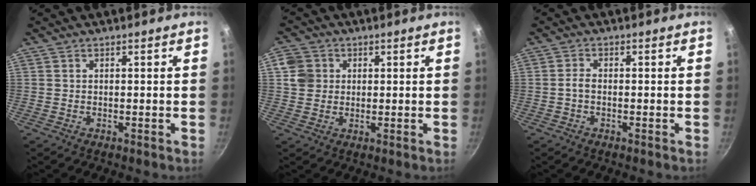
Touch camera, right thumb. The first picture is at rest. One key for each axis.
{"total": 5.5, "fx": 1.2, "fy": 4.9, "fz": 2.0, "tx": -0.023, "ty": 0.004, "tz": 0.021}
{"total": 1.7, "fx": -0.5, "fy": 1.0, "fz": 1.3, "tx": -0.023, "ty": 0.004, "tz": -0.012}